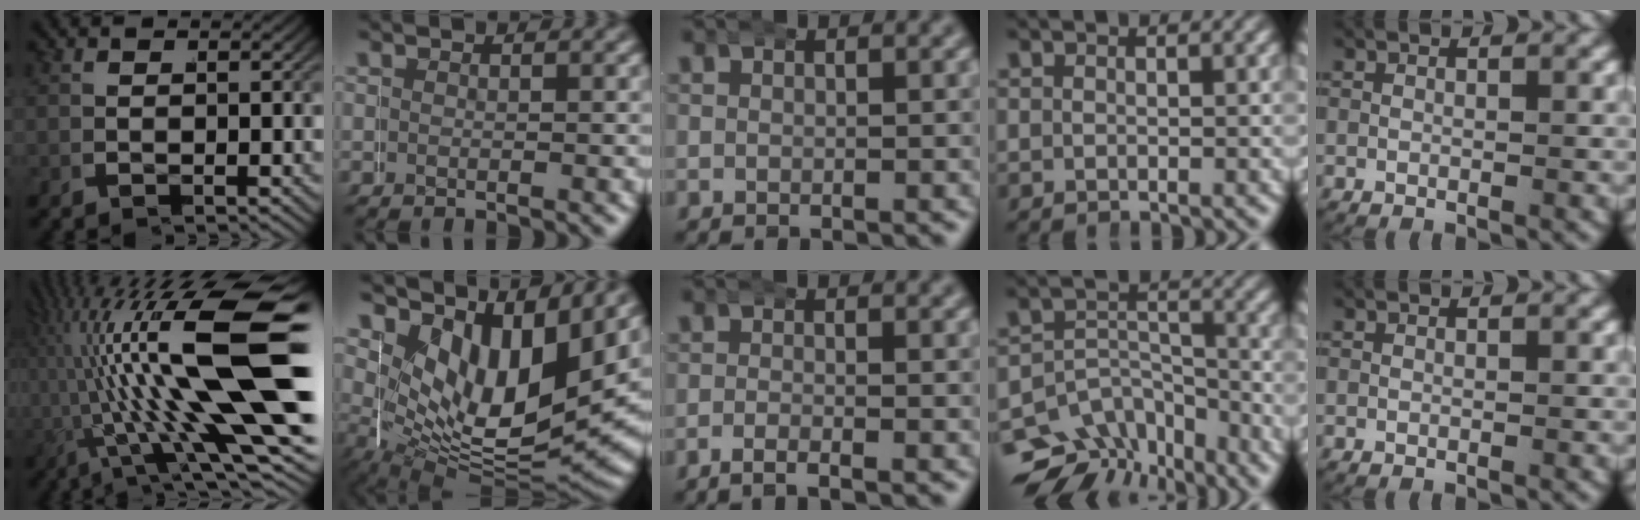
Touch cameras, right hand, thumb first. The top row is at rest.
{"thumb": {"total": 15.7, "force": [1.4, 5.3, 14.7], "torque": [-0.242, -0.011, 0.034]}, "index": {"total": 12.0, "force": [2.4, 6.7, 9.7], "torque": [-0.177, -0.044, 0.061]}, "middle": {"total": 1.5, "force": [-1.1, -0.1, 0.9], "torque": [-0.022, -0.002, -0.022]}, "ring": {"total": 10.1, "force": [-5.6, 7.3, 4.2], "torque": [-0.071, -0.036, -0.091]}}